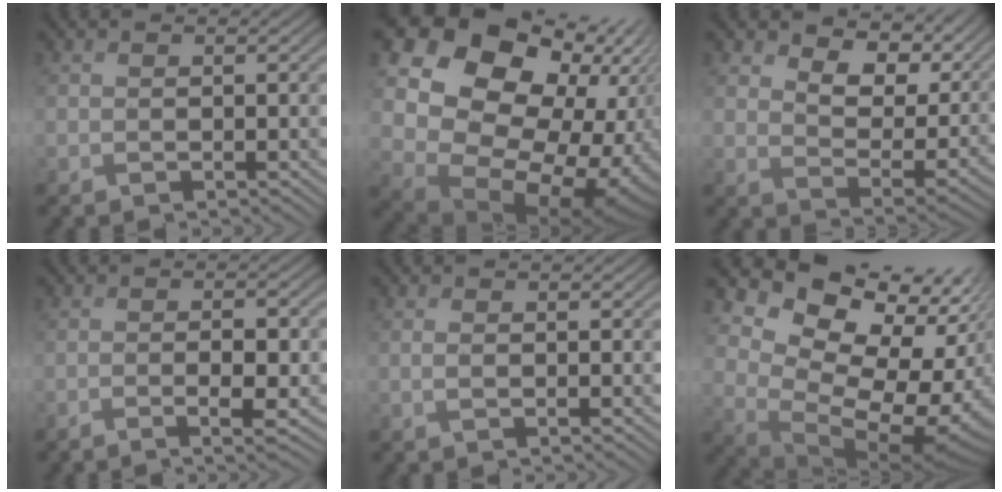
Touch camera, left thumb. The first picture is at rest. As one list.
[{"total": 19.0, "force": [2.2, 15.0, 11.5], "torque": [-0.222, -0.032, 0.078]}, {"total": 12.2, "force": [6.4, 6.4, 8.2], "torque": [-0.148, 0.002, 0.096]}, {"total": 3.3, "force": [-2.1, -0.1, 2.6], "torque": [-0.032, -0.001, -0.042]}, {"total": 0.8, "force": [-0.7, -0.5, 0.1], "torque": [0.007, -0.002, -0.018]}, {"total": 15.3, "force": [2.7, 10.7, 10.6], "torque": [-0.184, -0.017, 0.089]}]